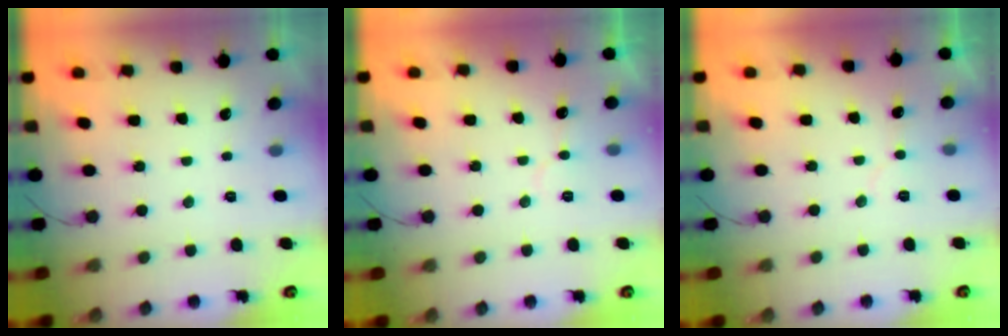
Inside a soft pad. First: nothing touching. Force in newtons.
{"total": 6.9, "press": 6.8, "slide": 0.4}
{"total": 4.7, "press": 4.7, "slide": 0.3}